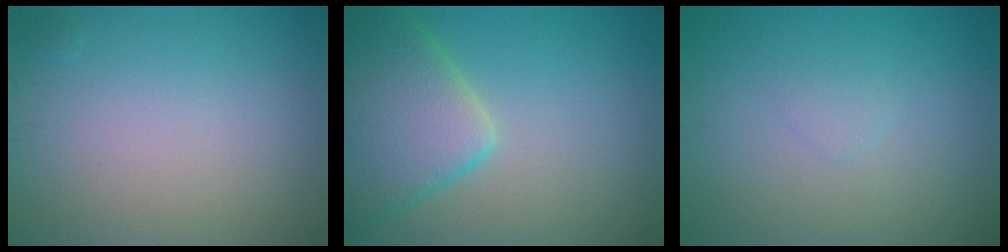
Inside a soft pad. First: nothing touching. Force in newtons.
{"total": 7.4, "press": 7.3, "slide": 0.6}
{"total": 0.6, "press": 0.6, "slide": 0.0}